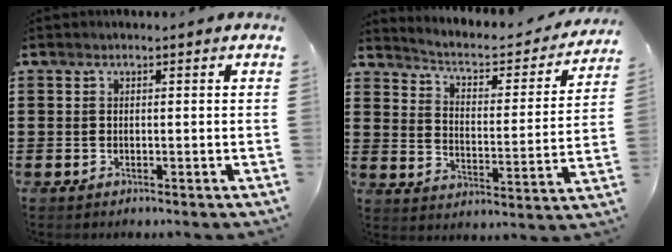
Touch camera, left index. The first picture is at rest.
{"total": 3.1, "force": [2.6, 0.8, 1.4], "torque": [-0.046, -0.023, 0.032]}